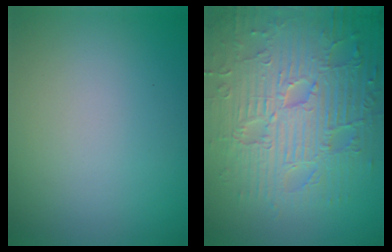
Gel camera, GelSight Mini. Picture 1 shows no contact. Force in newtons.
{"total": 9.4, "press": 6.6, "slide": 6.7}